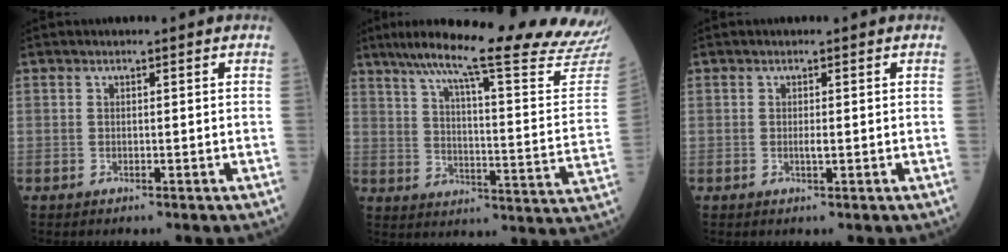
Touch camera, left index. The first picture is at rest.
{"total": 28.0, "force": [25.0, -0.6, 12.5], "torque": [-0.197, -0.089, 0.316]}
{"total": 0.8, "force": [0.0, 0.1, 0.8], "torque": [-0.019, -0.003, 0.001]}